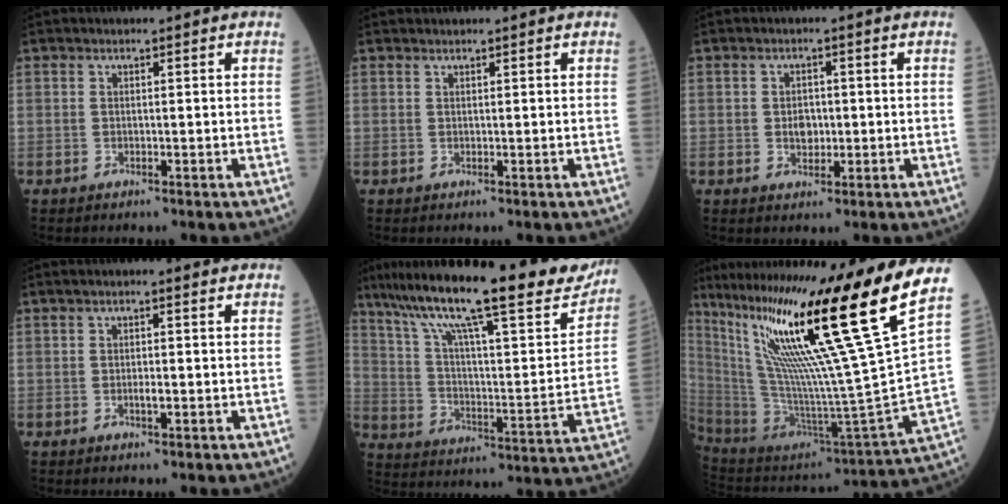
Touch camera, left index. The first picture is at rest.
{"total": 0.5, "force": [0.5, 0.0, 0.0], "torque": [-0.004, 0.009, 0.013]}
{"total": 2.5, "force": [-0.2, 1.9, 1.6], "torque": [-0.024, 0.003, -0.001]}
{"total": 1.3, "force": [-0.1, 0.1, 1.3], "torque": [-0.025, 0.000, -0.002]}
{"total": 28.0, "force": [21.9, 4.0, 16.9], "torque": [-0.280, -0.006, 0.313]}
{"total": 29.7, "force": [19.0, -3.8, 22.5], "torque": [-0.386, -0.069, 0.316]}